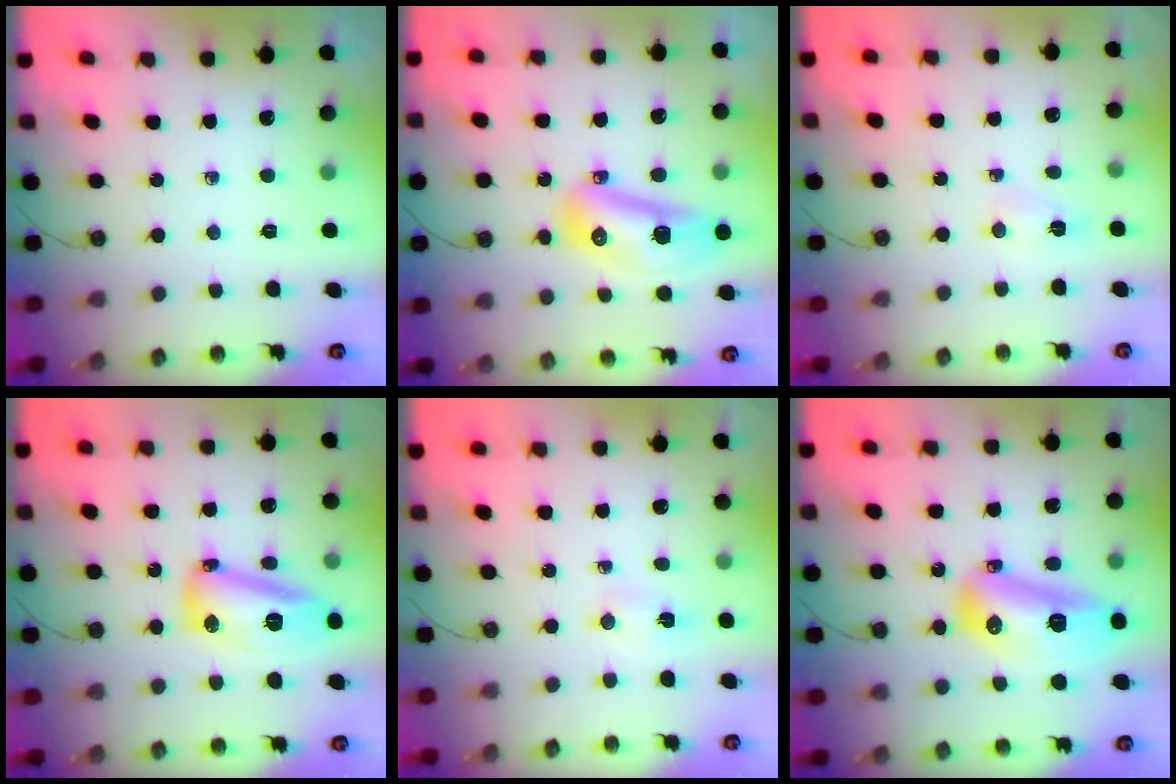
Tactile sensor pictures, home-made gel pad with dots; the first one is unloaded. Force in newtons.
{"total": 14.1, "press": 14.0, "slide": 1.7}
{"total": 3.5, "press": 3.2, "slide": 1.6}
{"total": 13.9, "press": 13.8, "slide": 1.2}
{"total": 2.1, "press": 1.6, "slide": 1.3}
{"total": 15.4, "press": 15.4, "slide": 1.4}